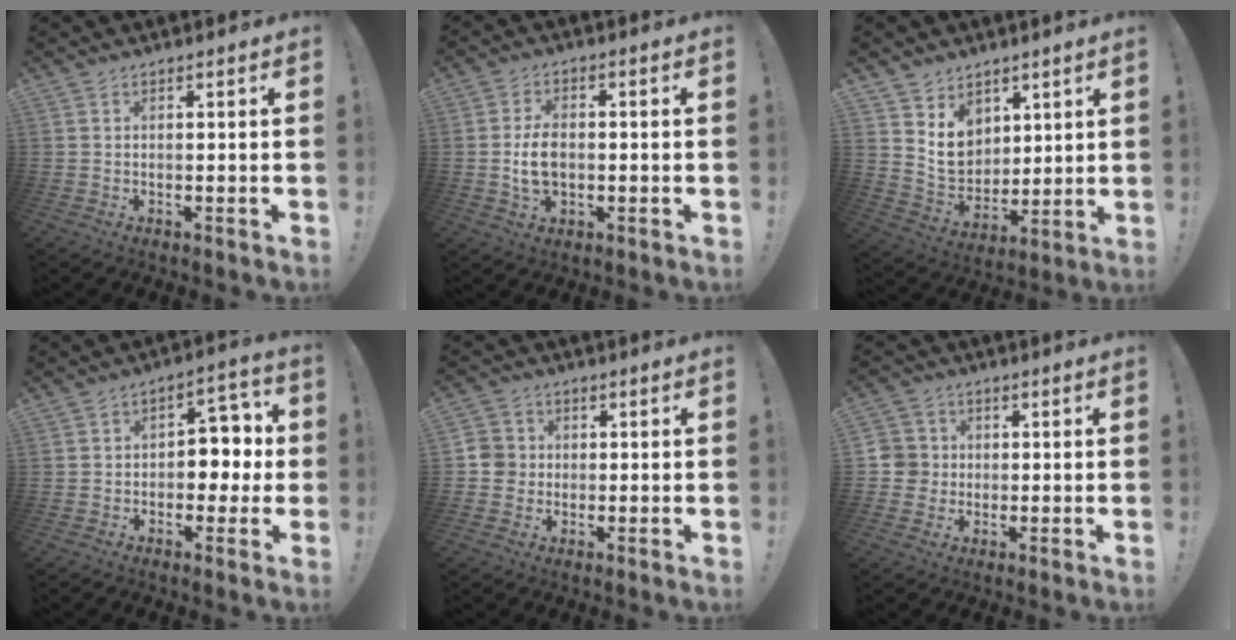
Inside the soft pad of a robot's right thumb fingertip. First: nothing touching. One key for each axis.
{"total": 7.6, "fx": -0.8, "fy": 5.0, "fz": 5.7, "tx": -0.093, "ty": 0.000, "tz": -0.015}
{"total": 10.8, "fx": 5.8, "fy": 8.7, "fz": 3.1, "tx": -0.042, "ty": -0.049, "tz": 0.120}
{"total": 7.4, "fx": -0.7, "fy": 6.1, "fz": 4.2, "tx": -0.049, "ty": 0.011, "tz": -0.010}
{"total": 5.6, "fx": -0.4, "fy": 5.4, "fz": 1.3, "tx": -0.032, "ty": 0.011, "tz": -0.005}
{"total": 6.0, "fx": -0.1, "fy": 5.9, "fz": 1.1, "tx": -0.024, "ty": 0.006, "tz": 0.001}